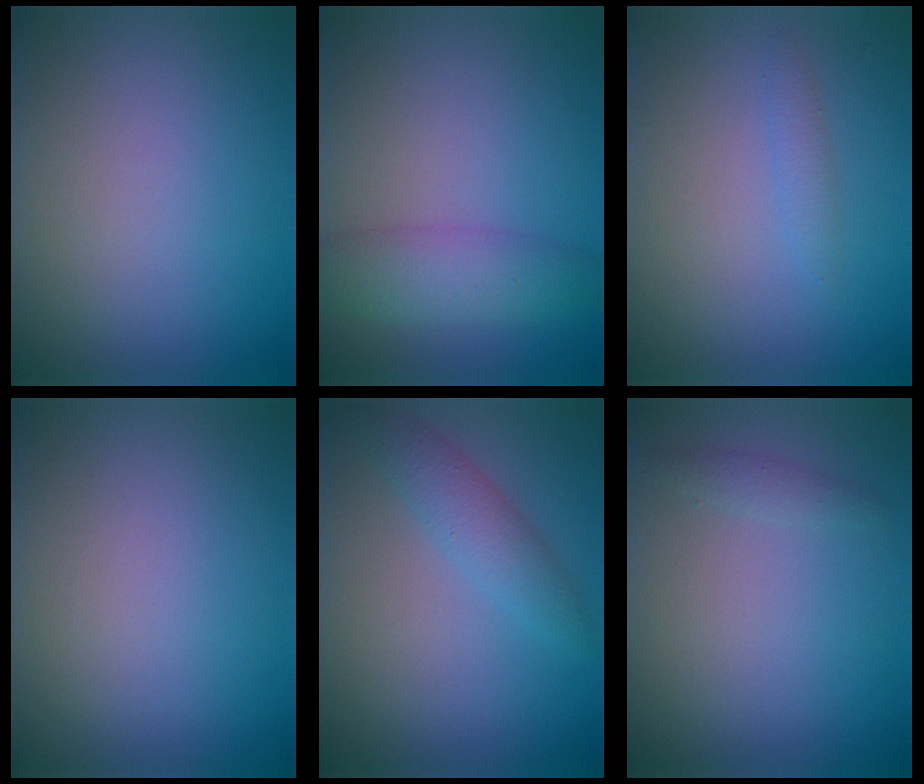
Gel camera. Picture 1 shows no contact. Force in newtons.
{"total": 4.1, "press": 4.1, "slide": 0.1}
{"total": 1.0, "press": 1.0, "slide": 0.0}
{"total": 0.0}
{"total": 2.6, "press": 2.6, "slide": 0.0}
{"total": 1.0, "press": 1.0, "slide": 0.0}